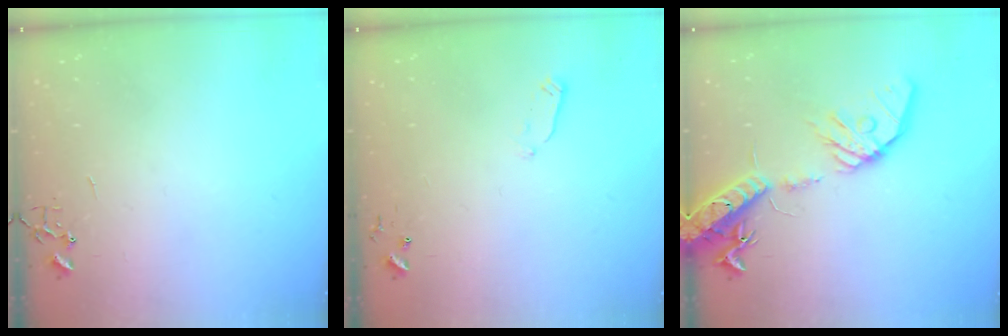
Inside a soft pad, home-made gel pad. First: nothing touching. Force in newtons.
{"total": 2.7, "press": 2.6, "slide": 0.4}
{"total": 18.6, "press": 18.2, "slide": 3.5}